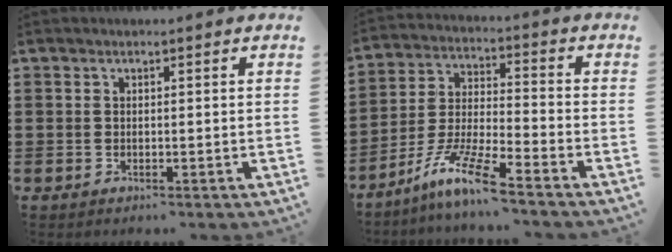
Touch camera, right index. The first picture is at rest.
{"total": 9.7, "force": [-7.4, 0.4, 6.3], "torque": [-0.137, -0.005, -0.150]}